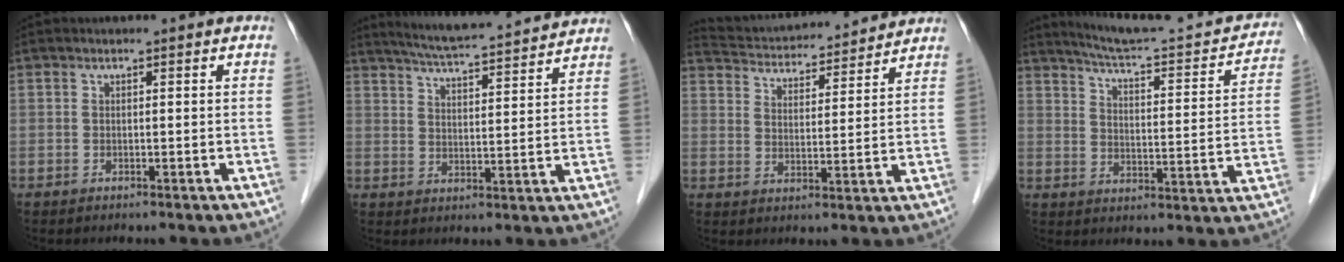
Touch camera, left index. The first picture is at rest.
{"total": 15.9, "force": [14.7, 0.9, 5.9], "torque": [-0.103, 0.019, 0.208]}
{"total": 15.5, "force": [14.8, 2.3, 3.8], "torque": [-0.067, 0.026, 0.222]}
{"total": 19.1, "force": [17.5, 2.1, 7.3], "torque": [-0.101, -0.022, 0.228]}